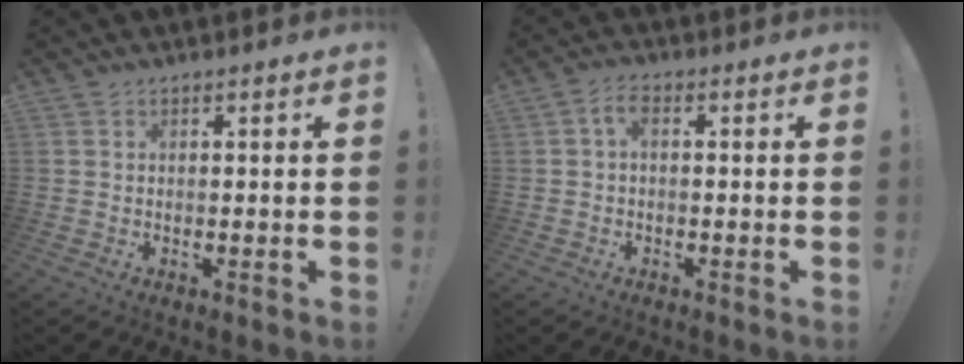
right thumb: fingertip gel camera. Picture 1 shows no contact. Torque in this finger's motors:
{"motor_torque": [-0.17, 0.17, 0.22, 0.02, 0.00]}